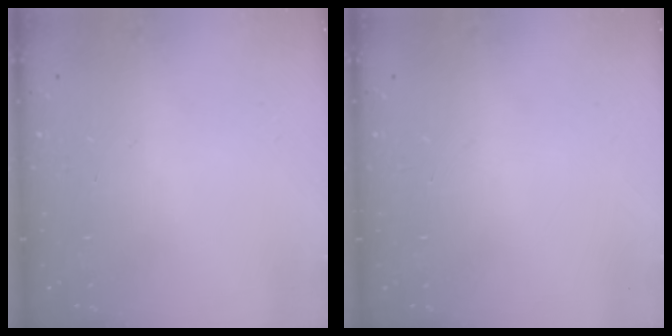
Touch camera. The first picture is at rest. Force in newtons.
{"total": 0.0}